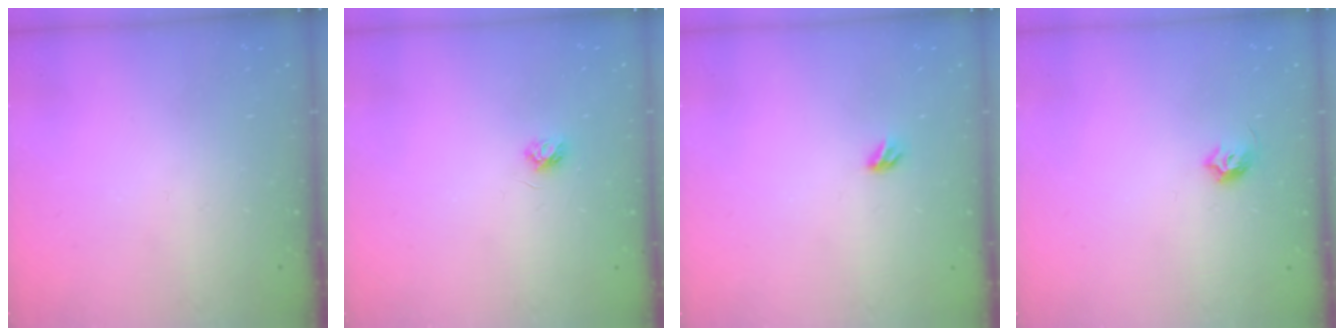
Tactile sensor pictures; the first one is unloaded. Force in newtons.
{"total": 3.7, "press": 3.7, "slide": 0.4}
{"total": 3.2, "press": 3.1, "slide": 0.8}
{"total": 5.7, "press": 5.6, "slide": 1.0}